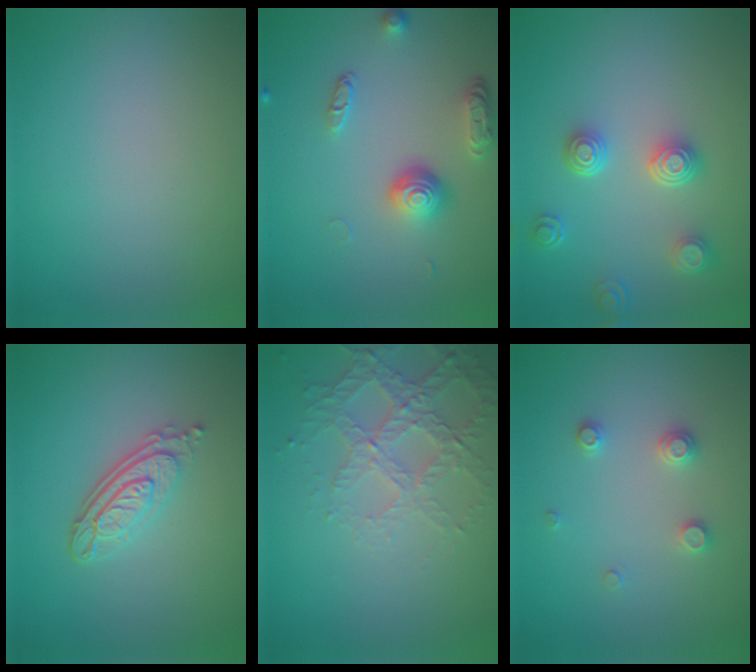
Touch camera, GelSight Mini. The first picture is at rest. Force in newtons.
{"total": 3.7, "press": 2.8, "slide": 2.5}
{"total": 3.9, "press": 3.1, "slide": 2.3}
{"total": 4.2, "press": 3.0, "slide": 3.0}
{"total": 4.2, "press": 3.0, "slide": 2.9}
{"total": 1.8, "press": 1.7, "slide": 0.3}